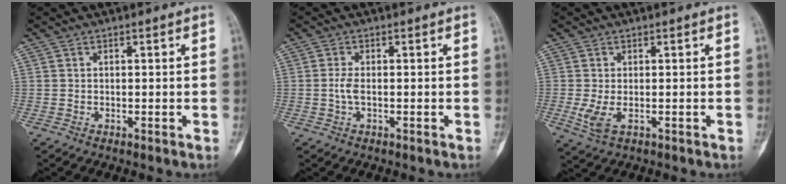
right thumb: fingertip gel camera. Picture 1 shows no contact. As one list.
[{"total": 2.1, "force": [-0.4, 0.7, 1.9], "torque": [-0.044, -0.001, -0.010]}, {"total": 3.8, "force": [-1.1, 1.7, 3.2], "torque": [-0.078, -0.013, -0.016]}]